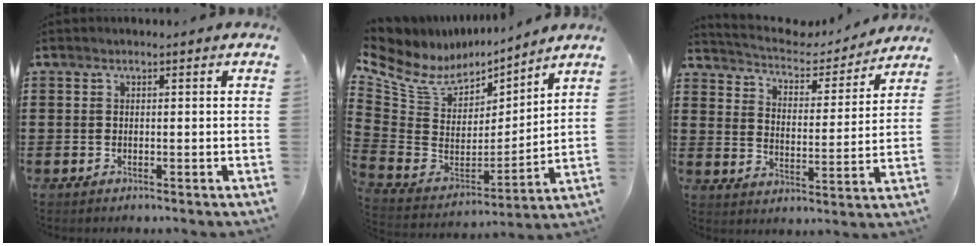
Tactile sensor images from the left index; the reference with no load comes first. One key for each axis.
{"total": 7.2, "fx": 5.3, "fy": 4.2, "fz": 2.6, "tx": -0.088, "ty": -0.035, "tz": 0.094}
{"total": 4.4, "fx": 4.3, "fy": 0.9, "fz": 0.9, "tx": -0.046, "ty": -0.032, "tz": 0.066}